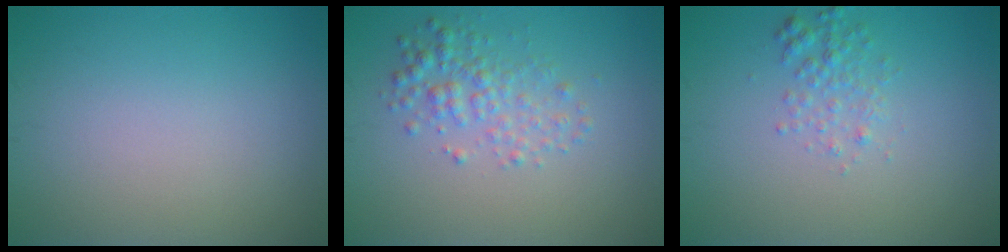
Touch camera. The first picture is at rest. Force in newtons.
{"total": 2.6, "press": 2.6, "slide": 0.0}
{"total": 1.8, "press": 1.8, "slide": 0.1}